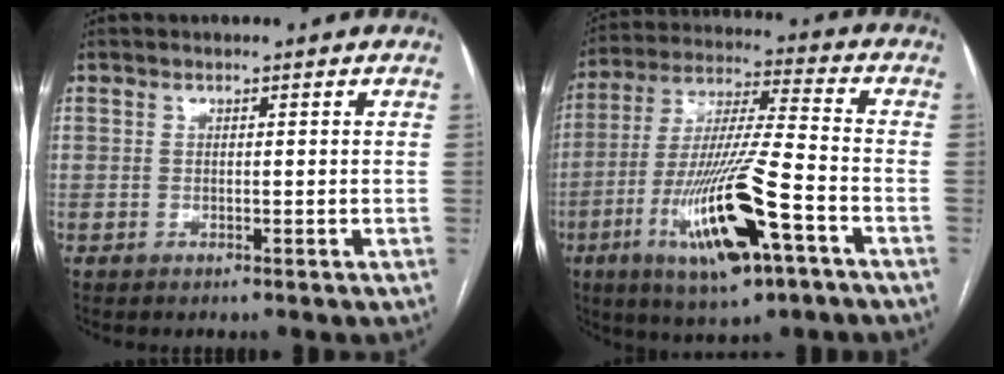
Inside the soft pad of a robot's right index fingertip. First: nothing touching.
{"total": 18.0, "force": [-7.7, 2.2, 16.1], "torque": [-0.332, -0.024, -0.131]}